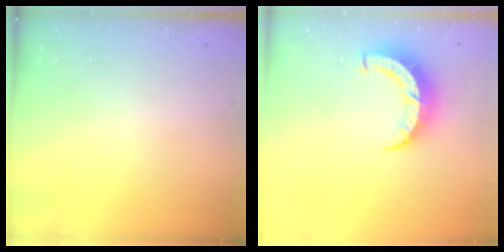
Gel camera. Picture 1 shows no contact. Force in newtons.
{"total": 8.6, "press": 8.5, "slide": 0.7}